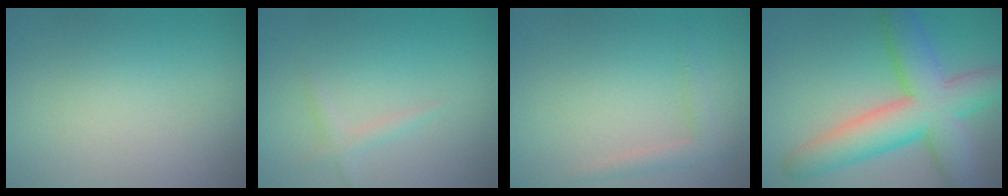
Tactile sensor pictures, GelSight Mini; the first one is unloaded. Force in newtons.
{"total": 1.1, "press": 1.1, "slide": 0.0}
{"total": 1.5, "press": 1.4, "slide": 0.1}
{"total": 9.3, "press": 9.3, "slide": 0.3}